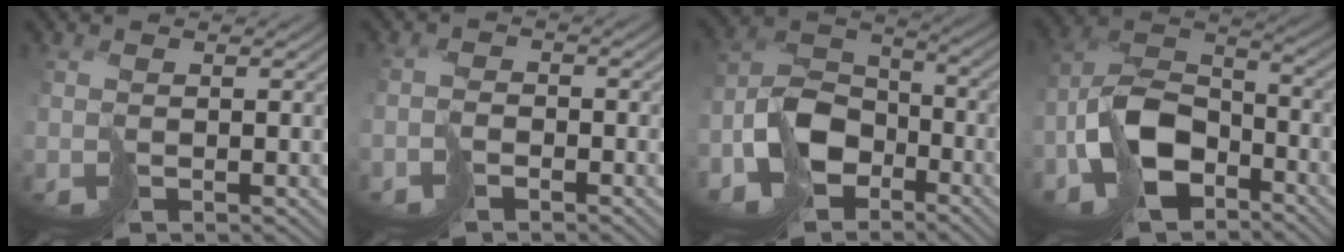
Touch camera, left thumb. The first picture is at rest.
{"total": 2.1, "force": [-2.0, 0.7, 0.1], "torque": [0.010, 0.006, -0.043]}
{"total": 10.0, "force": [-5.9, 6.3, 5.0], "torque": [-0.109, -0.010, -0.121]}
{"total": 10.4, "force": [-5.6, 6.2, 6.3], "torque": [-0.127, -0.002, -0.118]}